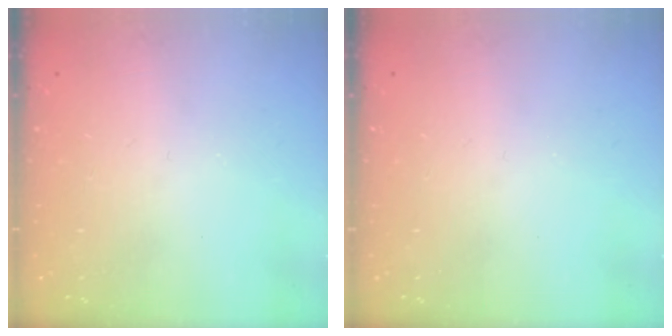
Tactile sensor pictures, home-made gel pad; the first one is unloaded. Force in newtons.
{"total": 0.0}